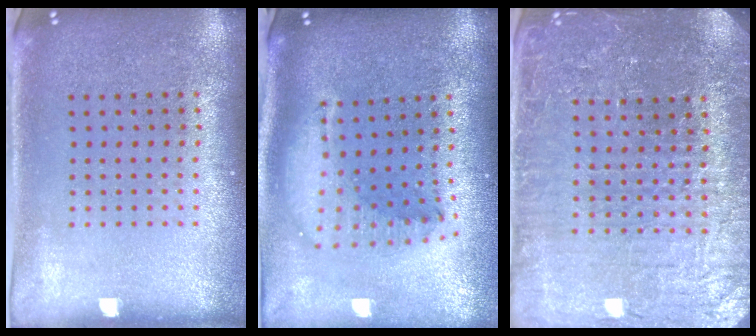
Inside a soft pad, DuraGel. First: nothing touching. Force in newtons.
{"total": 1.8, "press": 1.5, "slide": 1.0}
{"total": 4.4, "press": 4.2, "slide": 1.3}